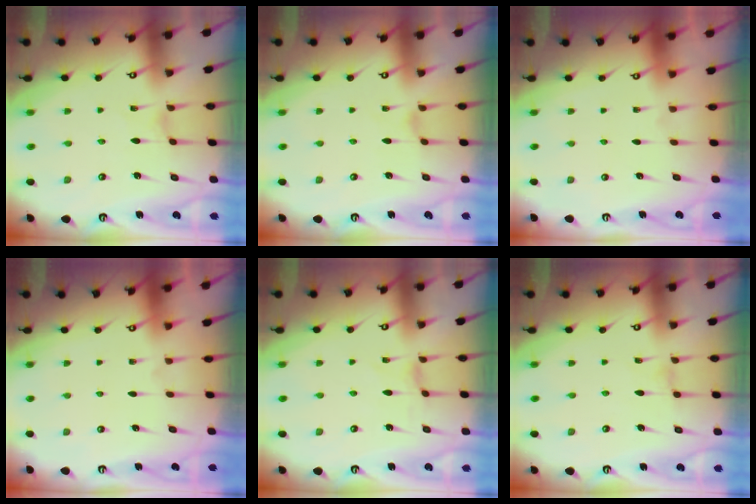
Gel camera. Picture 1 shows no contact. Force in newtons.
{"total": 0.0}
{"total": 0.0}
{"total": 0.0}
{"total": 0.0}
{"total": 0.0}